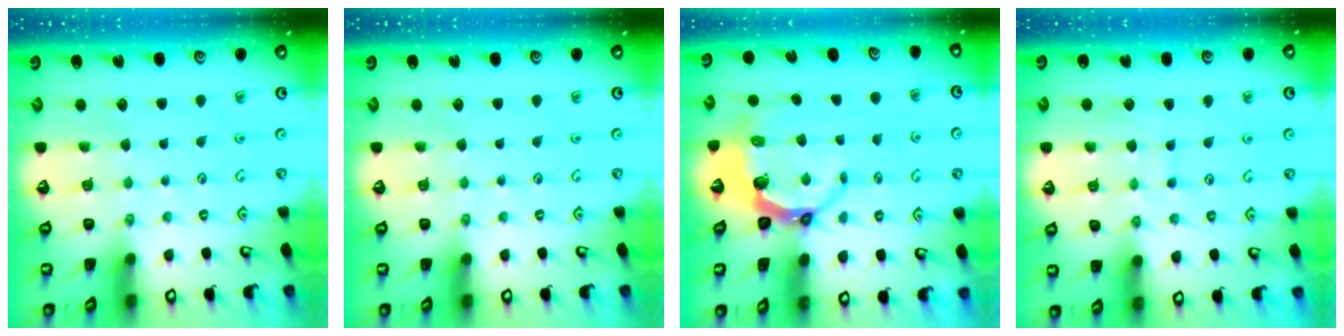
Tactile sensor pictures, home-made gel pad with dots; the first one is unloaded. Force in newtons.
{"total": 0.0}
{"total": 6.5, "press": 5.1, "slide": 4.1}
{"total": 5.9, "press": 5.9, "slide": 0.5}